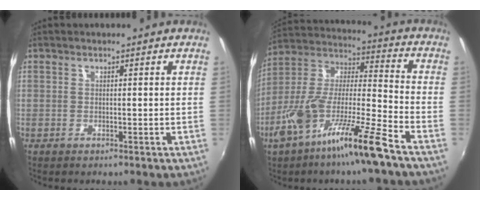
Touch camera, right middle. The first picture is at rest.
{"total": 17.3, "force": [-10.3, 1.4, 13.8], "torque": [-0.247, -0.017, -0.196]}